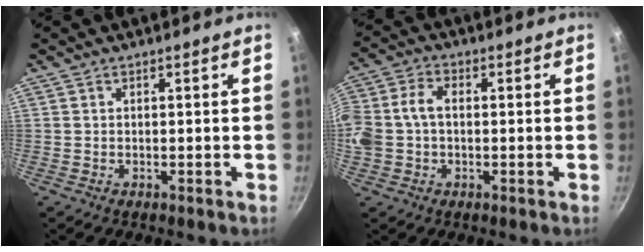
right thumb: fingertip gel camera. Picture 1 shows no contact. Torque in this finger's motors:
{"motor_torque": [0.17, 0.63, 1.71, 0.06, 0.25]}